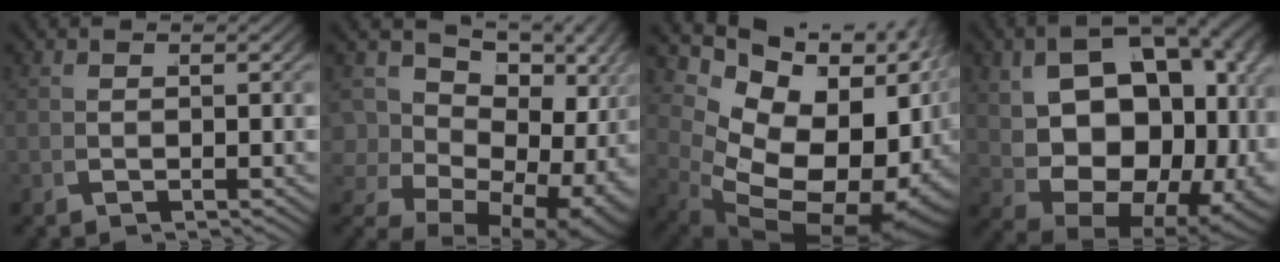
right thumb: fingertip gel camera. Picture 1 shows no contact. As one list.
[{"total": 15.7, "force": [0.6, 11.1, 11.1], "torque": [-0.202, -0.029, 0.020]}, {"total": 20.0, "force": [-0.5, 13.4, 14.8], "torque": [-0.265, -0.041, 0.017]}, {"total": 18.4, "force": [-0.5, 12.4, 13.6], "torque": [-0.238, -0.034, 0.012]}]